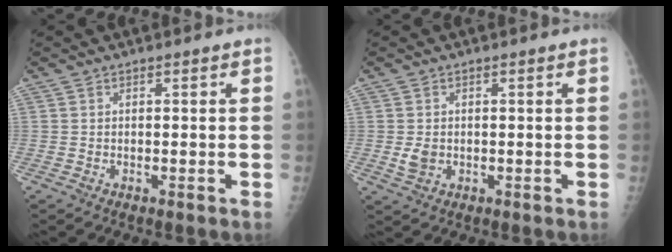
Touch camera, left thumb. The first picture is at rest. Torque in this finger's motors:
{"motor_torque": [-0.34, 0.51, 0.38, 0.00, 0.01]}